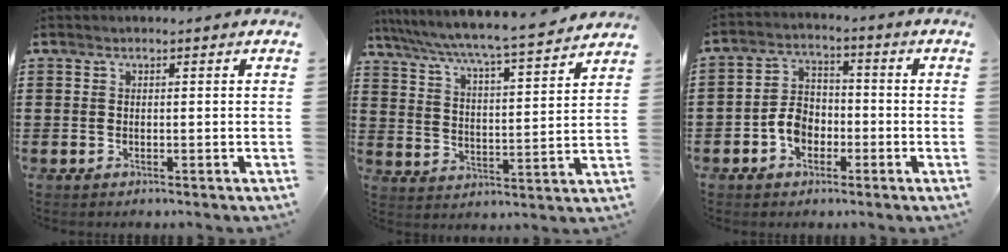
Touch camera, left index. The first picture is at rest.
{"total": 5.6, "force": [5.1, -0.5, 2.1], "torque": [-0.065, -0.043, 0.078]}
{"total": 5.2, "force": [-2.2, 3.8, 2.8], "torque": [-0.069, 0.010, -0.046]}